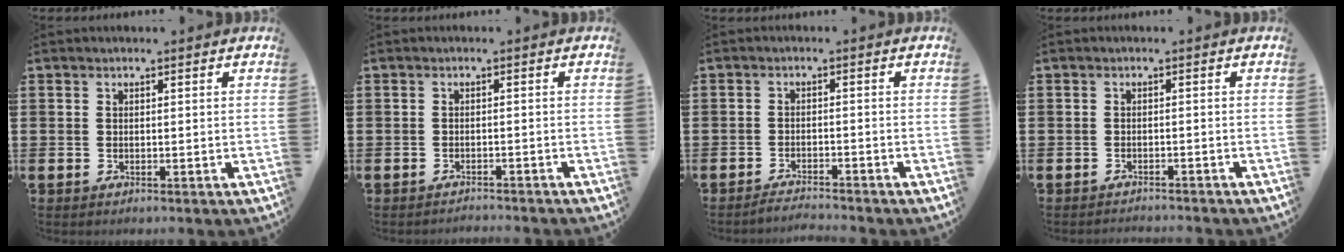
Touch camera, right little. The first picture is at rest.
{"total": 1.0, "force": [-1.0, -0.1, 0.0], "torque": [-0.002, 0.002, -0.022]}
{"total": 1.9, "force": [-1.8, -0.2, 0.2], "torque": [-0.005, 0.004, -0.037]}
{"total": 1.0, "force": [-1.0, -0.1, -0.1], "torque": [-0.001, 0.002, -0.021]}